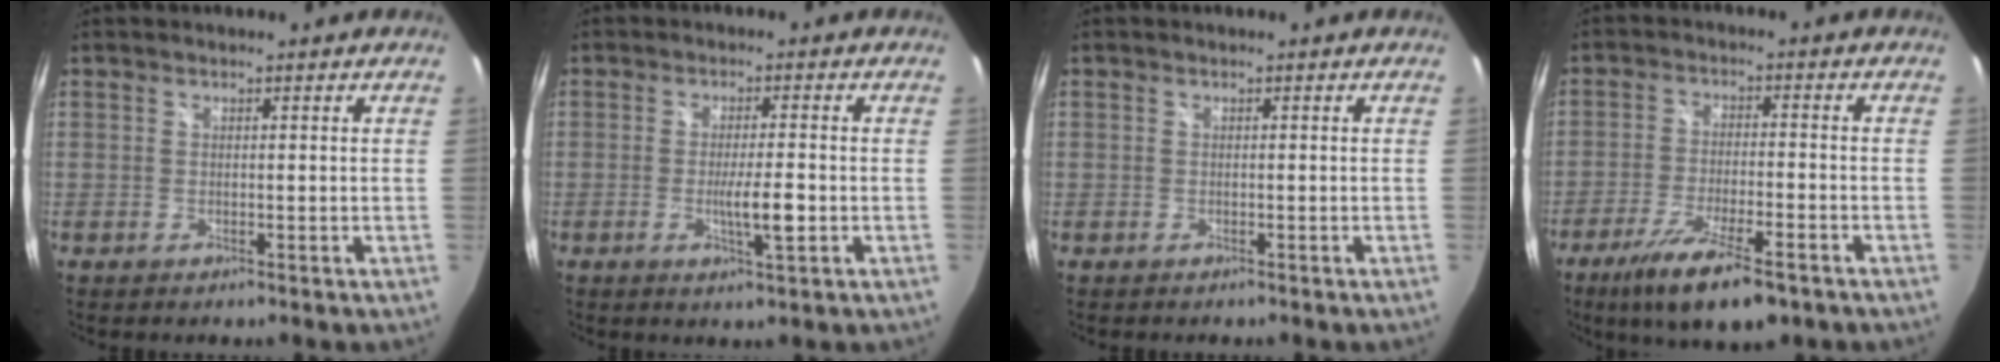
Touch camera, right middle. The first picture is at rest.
{"total": 4.9, "force": [-1.3, 0.3, 4.7], "torque": [-0.081, -0.010, -0.021]}
{"total": 0.6, "force": [-0.4, 0.4, -0.2], "torque": [0.000, 0.000, -0.010]}
{"total": 12.9, "force": [-8.5, 3.2, 9.1], "torque": [-0.189, -0.037, -0.146]}